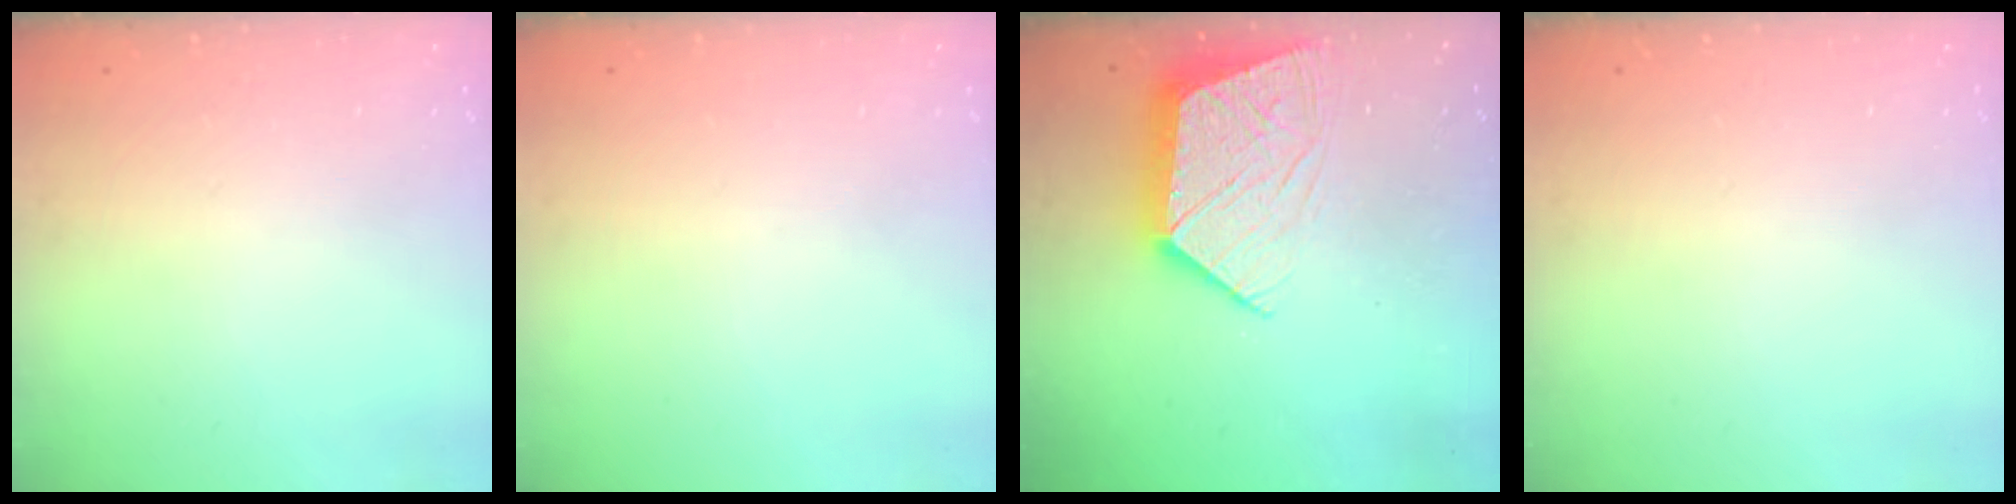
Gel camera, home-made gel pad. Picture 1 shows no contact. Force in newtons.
{"total": 0.0}
{"total": 12.5, "press": 12.5, "slide": 0.9}
{"total": 0.0}